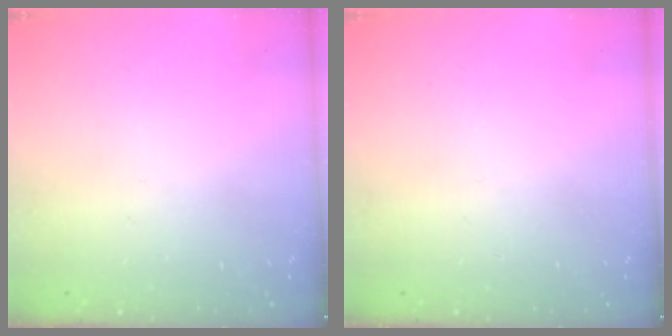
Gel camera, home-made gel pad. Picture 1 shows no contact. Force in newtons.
{"total": 0.0}